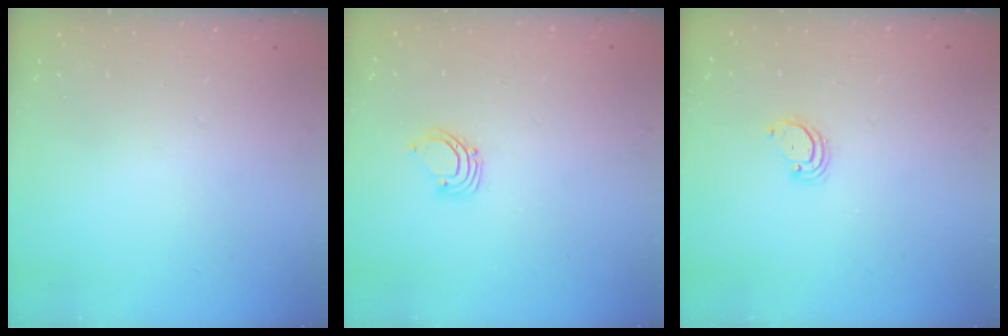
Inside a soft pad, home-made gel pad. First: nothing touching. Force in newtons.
{"total": 2.9, "press": 2.9, "slide": 0.3}
{"total": 2.6, "press": 2.6, "slide": 0.1}